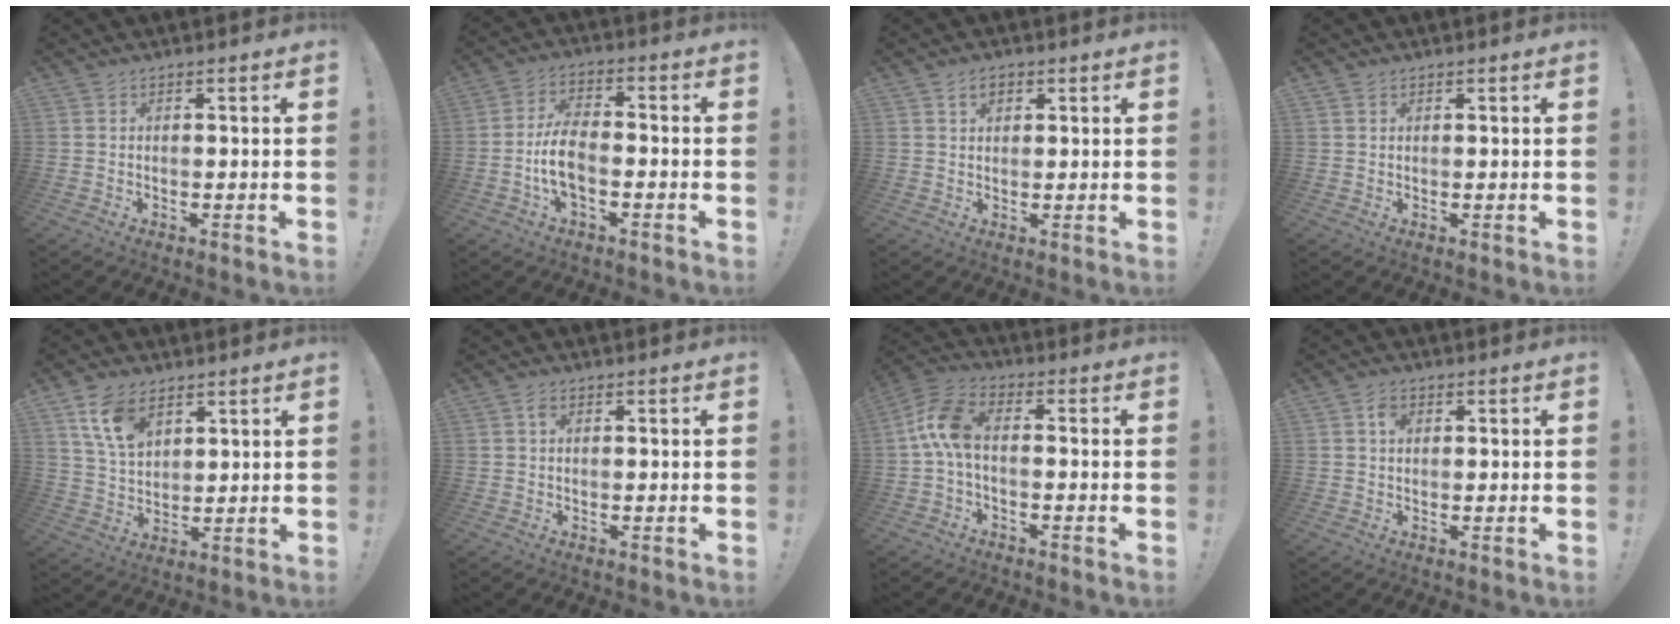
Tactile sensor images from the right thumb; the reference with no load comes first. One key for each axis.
{"total": 9.4, "fx": -3.0, "fy": 4.7, "fz": 7.6, "tx": -0.155, "ty": 0.009, "tz": -0.053}
{"total": 3.3, "fx": 1.5, "fy": 2.2, "fz": 2.0, "tx": -0.028, "ty": 0.001, "tz": 0.025}
{"total": 0.7, "fx": 0.6, "fy": 0.3, "fz": 0.1, "tx": -0.006, "ty": 0.000, "tz": 0.014}
{"total": 10.7, "fx": 6.2, "fy": 6.7, "fz": 5.6, "tx": -0.104, "ty": -0.018, "tz": 0.122}
{"total": 1.0, "fx": 0.3, "fy": 0.7, "fz": 0.6, "tx": -0.013, "ty": 0.002, "tz": 0.005}
{"total": 9.4, "fx": 0.0, "fy": 4.8, "fz": 8.1, "tx": -0.172, "ty": 0.009, "tz": 0.004}
{"total": 2.4, "fx": 0.7, "fy": 1.8, "fz": 1.4, "tx": -0.013, "ty": -0.001, "tz": 0.010}